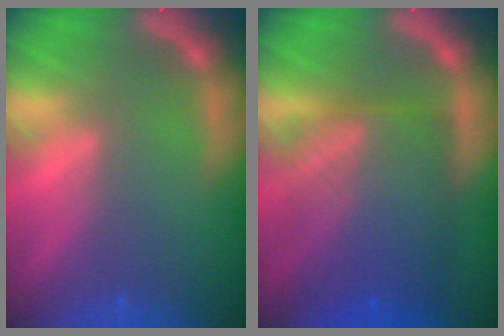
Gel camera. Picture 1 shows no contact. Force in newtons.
{"total": 10.0}